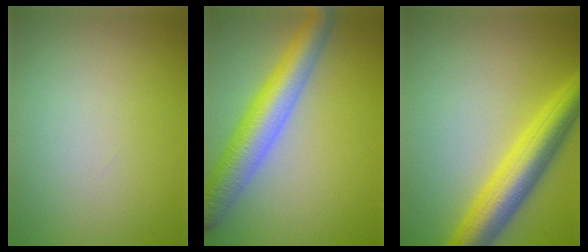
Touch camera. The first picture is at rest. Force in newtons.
{"total": 6.9, "press": 6.9, "slide": 0.2}
{"total": 6.9, "press": 6.8, "slide": 0.5}